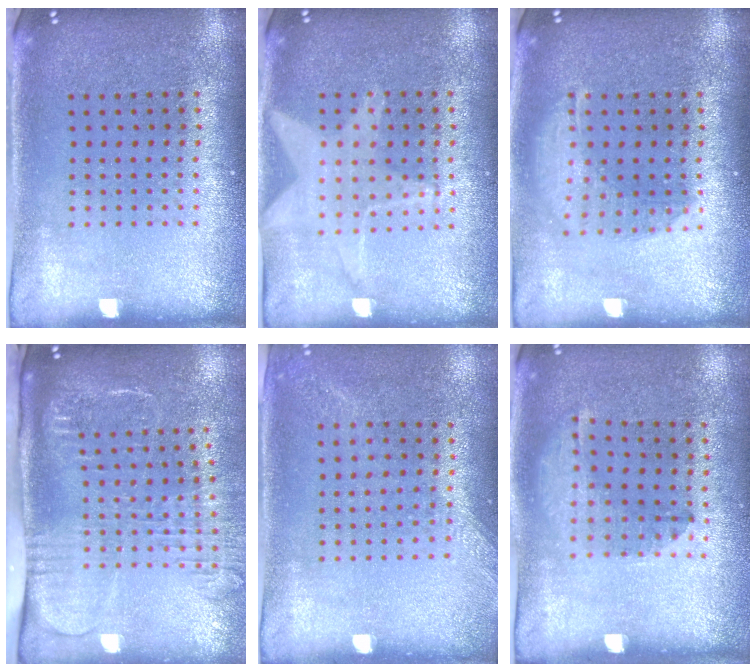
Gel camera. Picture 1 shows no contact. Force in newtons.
{"total": 1.0, "press": 1.0, "slide": 0.2}
{"total": 1.5, "press": 1.3, "slide": 0.7}
{"total": 2.7, "press": 2.0, "slide": 1.7}
{"total": 1.3, "press": 1.0, "slide": 0.8}
{"total": 1.4, "press": 0.9, "slide": 1.1}